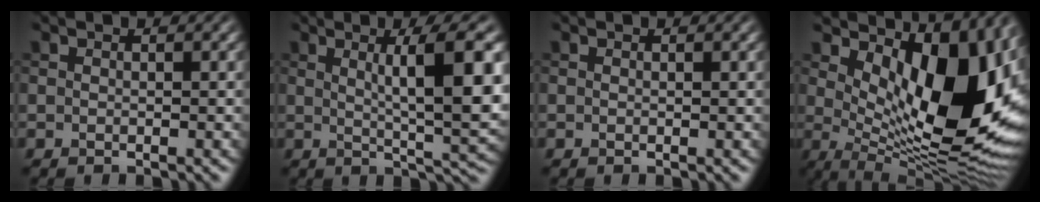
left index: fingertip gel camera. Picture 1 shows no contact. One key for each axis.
{"total": 9.0, "fx": 2.2, "fy": 1.9, "fz": 8.5, "tx": -0.106, "ty": 0.000, "tz": 0.036}
{"total": 0.0}
{"total": 13.2, "fx": 3.3, "fy": 6.1, "fz": 11.3, "tx": -0.156, "ty": -0.021, "tz": 0.065}